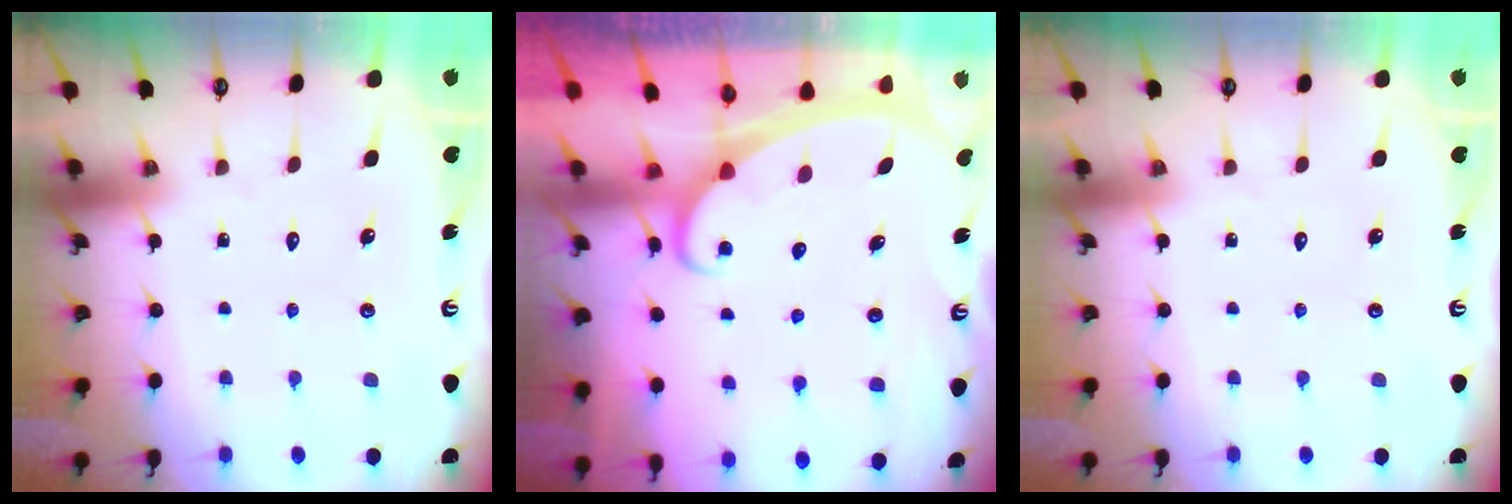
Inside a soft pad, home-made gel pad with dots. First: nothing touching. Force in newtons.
{"total": 2.4, "press": 2.4, "slide": 0.3}
{"total": 0.0}